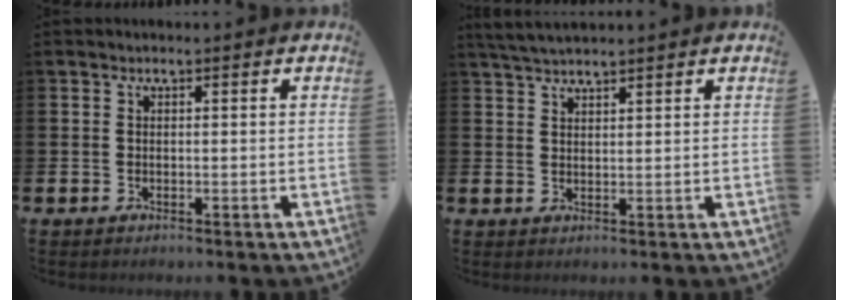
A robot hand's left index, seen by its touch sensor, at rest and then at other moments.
{"total": 3.4, "force": [3.2, 0.5, 1.0], "torque": [-0.026, -0.006, 0.060]}